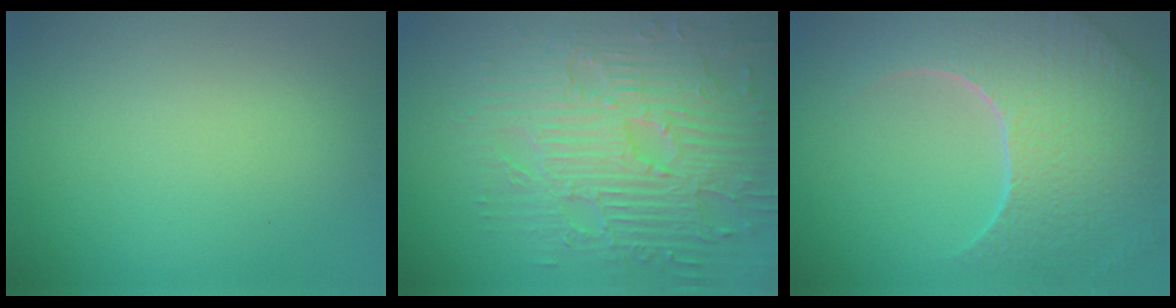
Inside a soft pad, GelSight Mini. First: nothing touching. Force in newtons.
{"total": 8.7, "press": 6.4, "slide": 5.8}
{"total": 8.7, "press": 6.2, "slide": 6.1}